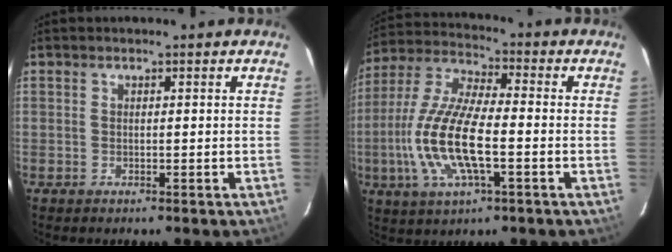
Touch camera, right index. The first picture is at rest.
{"total": 15.8, "force": [-3.6, 4.9, 14.6], "torque": [-0.307, -0.005, -0.072]}